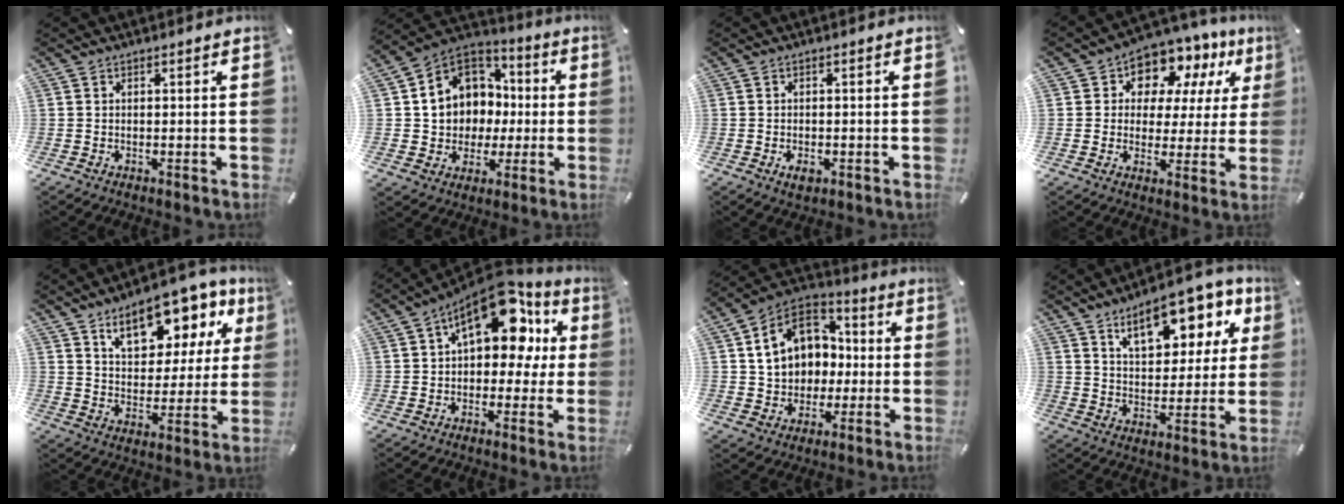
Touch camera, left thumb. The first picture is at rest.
{"total": 11.1, "force": [0.5, 10.8, 2.5], "torque": [-0.060, -0.009, 0.020]}
{"total": 2.5, "force": [-1.1, 1.6, 1.6], "torque": [-0.045, -0.001, -0.023]}
{"total": 9.9, "force": [6.7, 6.8, 2.8], "torque": [-0.054, -0.056, 0.121]}
{"total": 15.4, "force": [9.6, 8.5, 8.5], "torque": [-0.132, -0.044, 0.166]}
{"total": 17.1, "force": [7.7, 9.4, 12.0], "torque": [-0.175, -0.042, 0.132]}
{"total": 14.6, "force": [1.4, 12.8, 6.9], "torque": [-0.144, 0.009, 0.033]}
{"total": 15.7, "force": [9.2, 8.0, 9.9], "torque": [-0.147, -0.037, 0.156]}